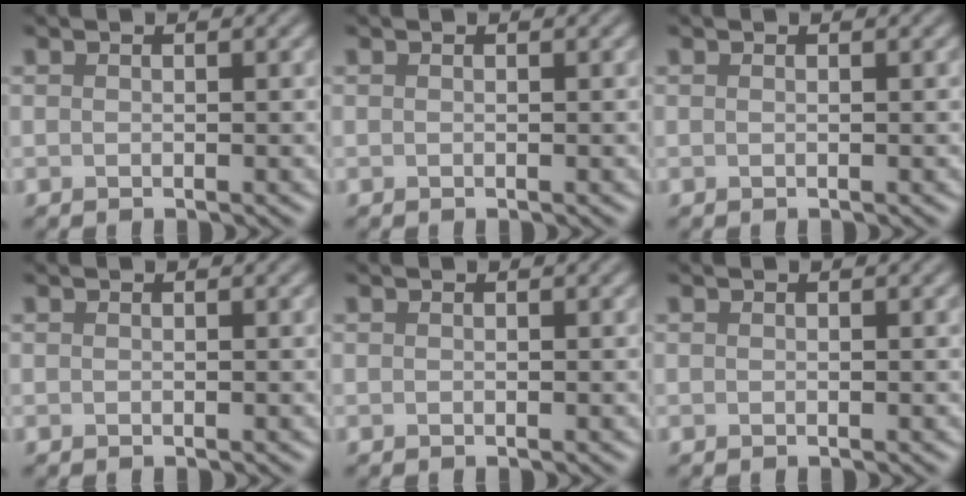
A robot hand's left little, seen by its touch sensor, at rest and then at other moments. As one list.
[{"total": 0.0}, {"total": 0.0}, {"total": 0.0}, {"total": 0.0}, {"total": 0.0}]